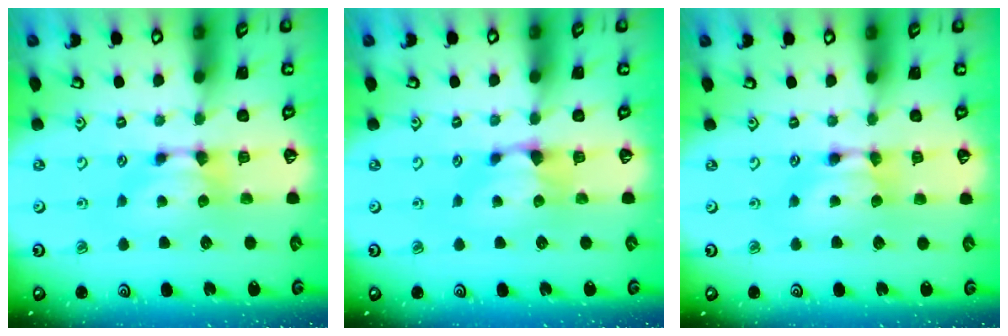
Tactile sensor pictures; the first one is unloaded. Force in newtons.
{"total": 1.4, "press": 0.9, "slide": 1.0}
{"total": 1.8, "press": 1.8, "slide": 0.1}